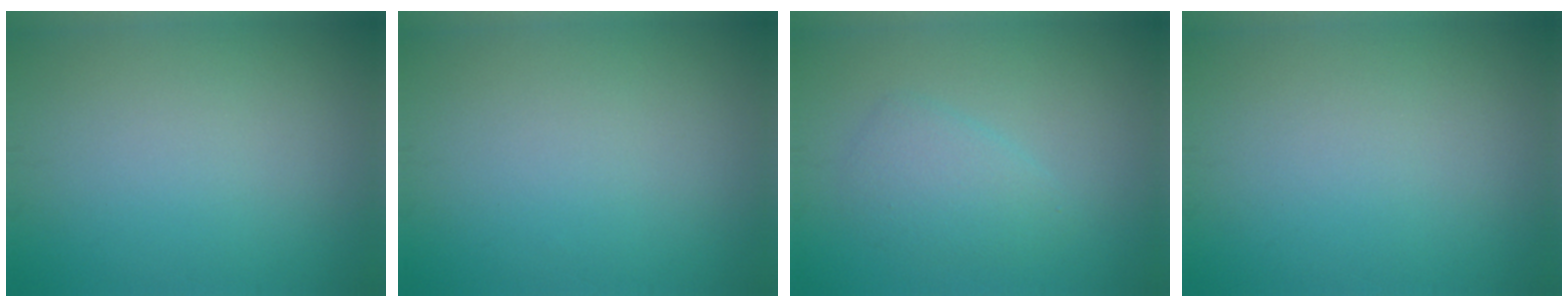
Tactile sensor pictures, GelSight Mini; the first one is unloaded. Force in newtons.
{"total": 0.0}
{"total": 2.6, "press": 2.5, "slide": 0.1}
{"total": 0.0}